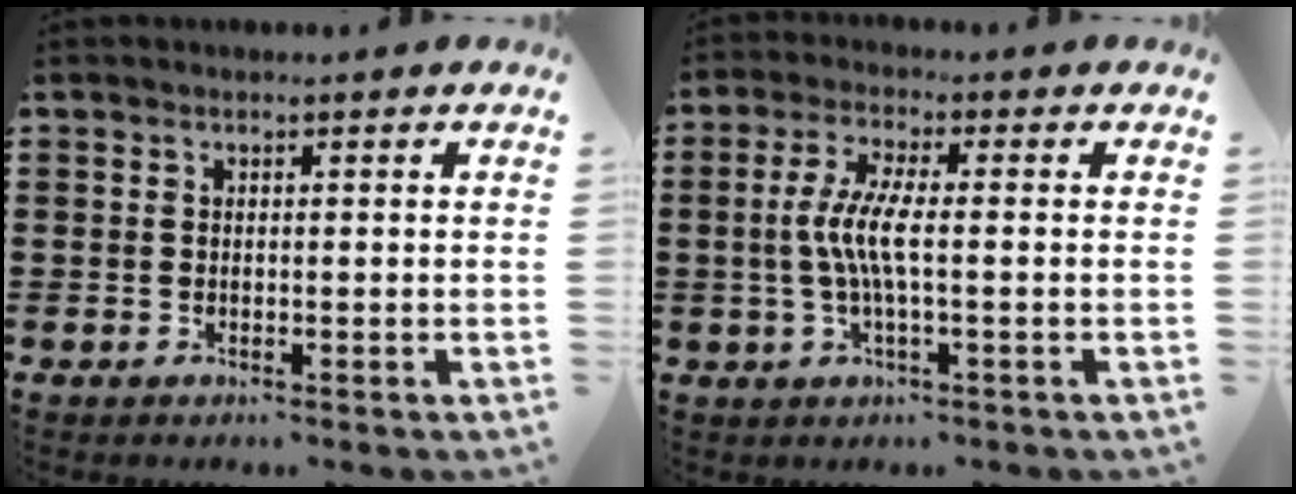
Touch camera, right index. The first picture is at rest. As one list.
[{"total": 5.9, "force": [-0.7, 1.0, 5.8], "torque": [-0.133, -0.011, -0.024]}]